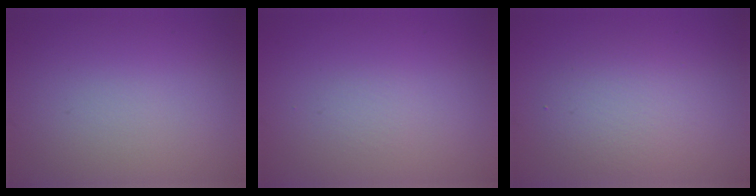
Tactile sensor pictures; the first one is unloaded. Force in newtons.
{"total": 0.0}
{"total": 2.9, "press": 2.9, "slide": 0.1}